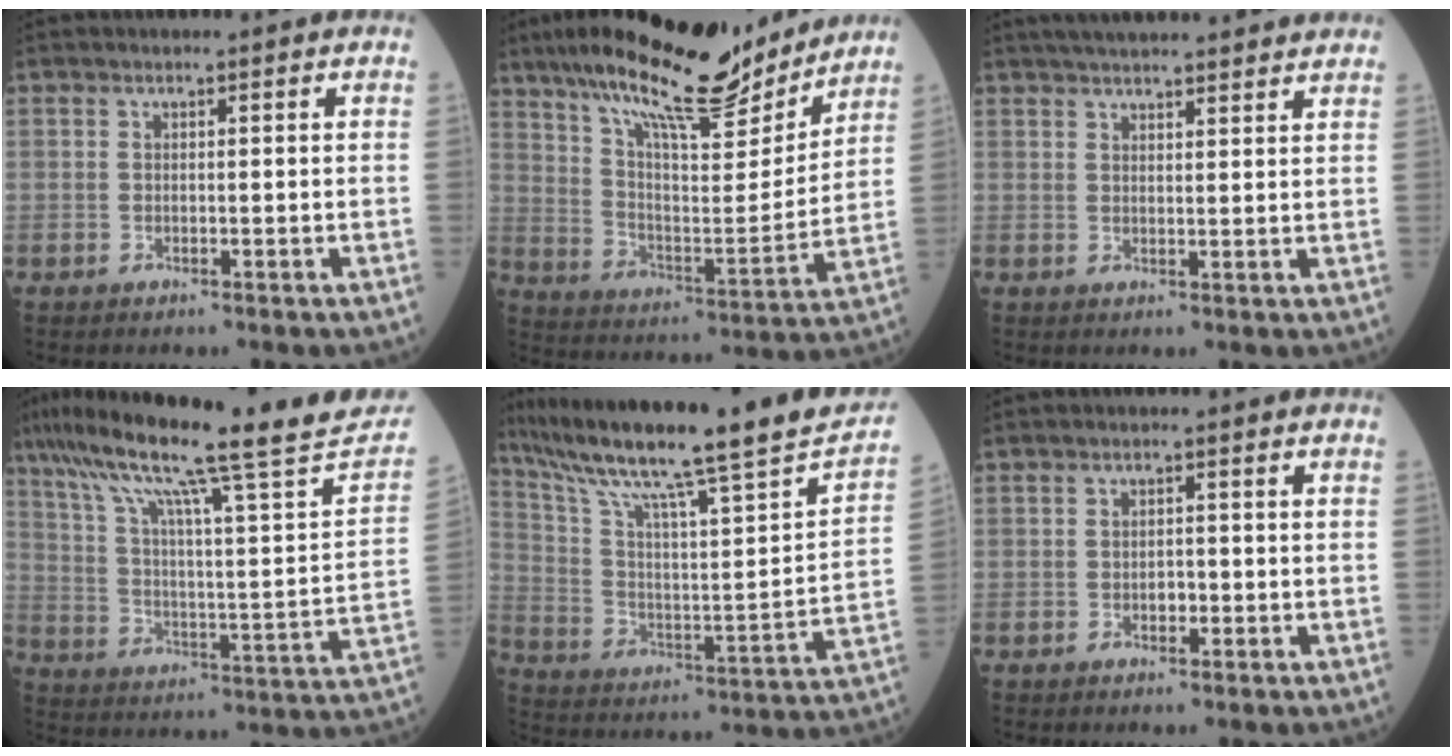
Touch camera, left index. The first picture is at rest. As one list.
[{"total": 21.1, "force": [17.2, 4.0, 11.4], "torque": [-0.200, 0.006, 0.281]}, {"total": 14.3, "force": [12.8, 1.5, 6.2], "torque": [-0.092, 0.038, 0.169]}, {"total": 28.3, "force": [22.6, 1.2, 17.0], "torque": [-0.279, -0.025, 0.315]}, {"total": 27.6, "force": [21.9, 0.6, 16.7], "torque": [-0.277, -0.023, 0.322]}, {"total": 1.4, "force": [-0.5, 0.8, 1.0], "torque": [-0.015, 0.003, -0.008]}]